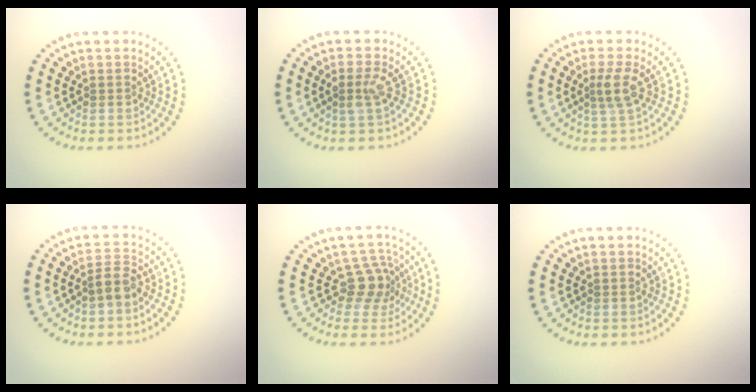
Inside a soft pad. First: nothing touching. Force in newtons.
{"total": 1.9, "press": 1.7, "slide": 0.8}
{"total": 2.3, "press": 1.9, "slide": 1.3}
{"total": 2.1, "press": 1.8, "slide": 0.9}
{"total": 2.9, "press": 2.1, "slide": 2.0}
{"total": 0.0}